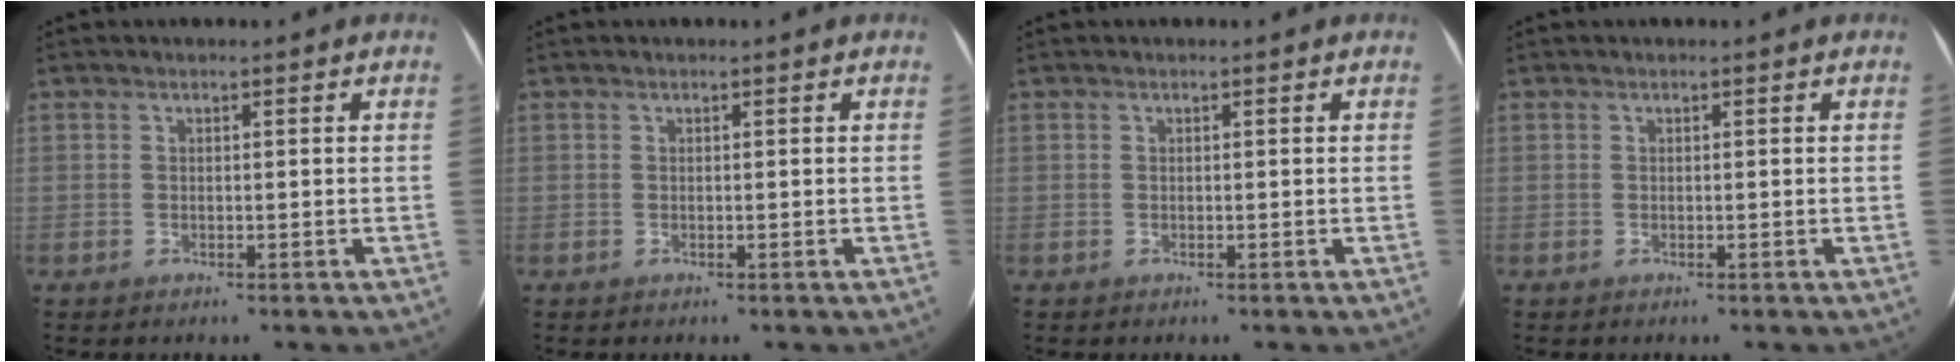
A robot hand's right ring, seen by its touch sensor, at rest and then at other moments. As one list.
[{"total": 0.0}, {"total": 0.0}, {"total": 0.0}]